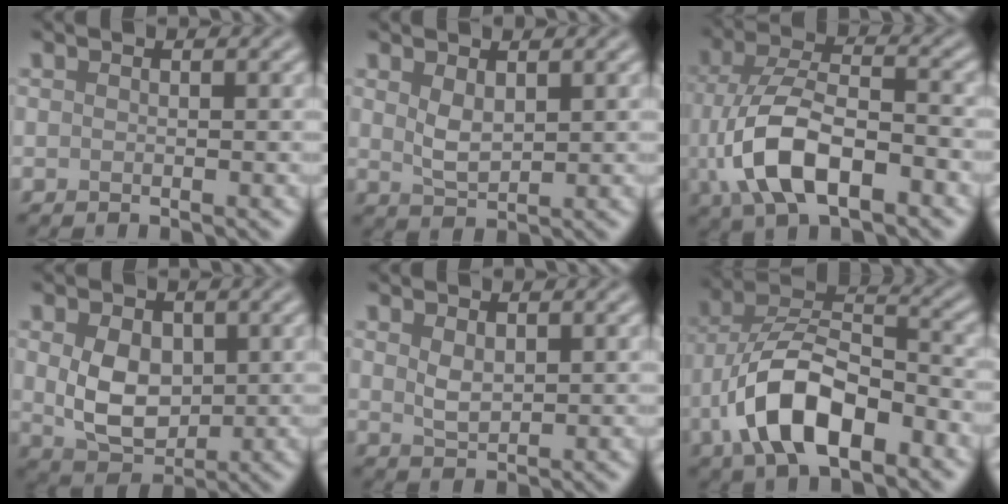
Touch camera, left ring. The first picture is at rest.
{"total": 2.2, "force": [1.0, 1.1, 1.7], "torque": [-0.039, -0.003, 0.024]}
{"total": 9.4, "force": [-3.0, 4.7, 7.5], "torque": [-0.160, -0.003, -0.061]}
{"total": 5.3, "force": [0.5, 3.8, 3.7], "torque": [-0.076, -0.006, 0.015]}
{"total": 1.9, "force": [0.8, 1.0, 1.3], "torque": [-0.030, -0.003, 0.021]}
{"total": 9.8, "force": [-4.2, 4.8, 7.4], "torque": [-0.143, 0.011, -0.083]}